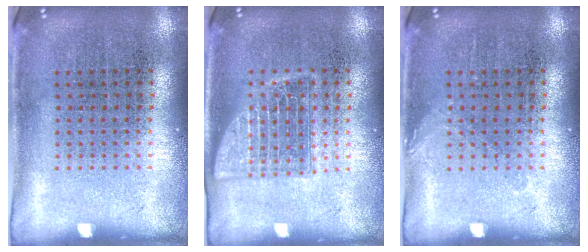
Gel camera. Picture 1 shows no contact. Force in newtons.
{"total": 2.1, "press": 2.0, "slide": 0.3}
{"total": 0.6, "press": 0.6, "slide": 0.1}